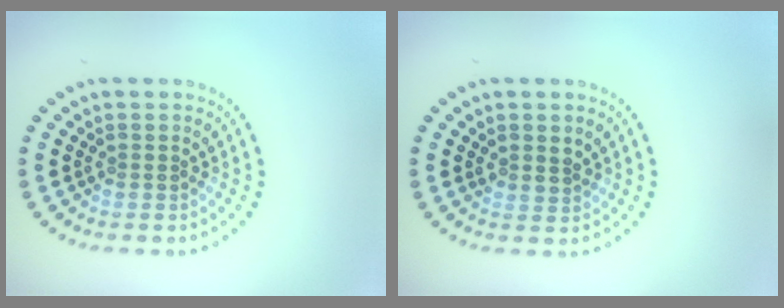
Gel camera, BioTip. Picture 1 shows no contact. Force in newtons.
{"total": 1.1, "press": 0.9, "slide": 0.5}